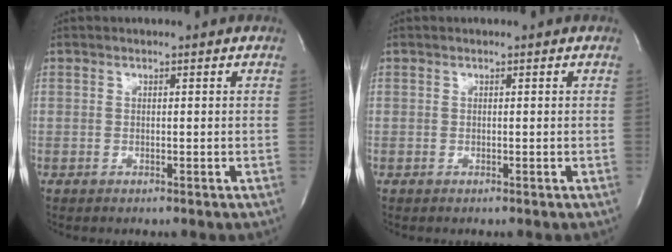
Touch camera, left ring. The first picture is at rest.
{"total": 0.0}